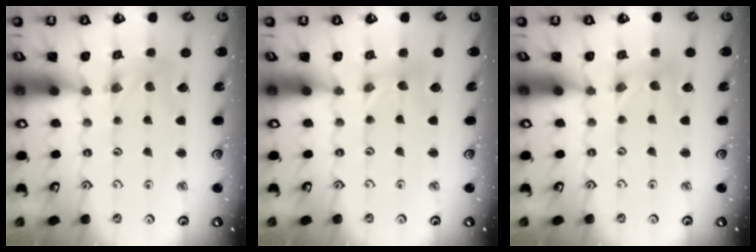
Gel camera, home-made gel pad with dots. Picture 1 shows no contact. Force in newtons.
{"total": 0.0}
{"total": 0.7, "press": 0.7, "slide": 0.2}